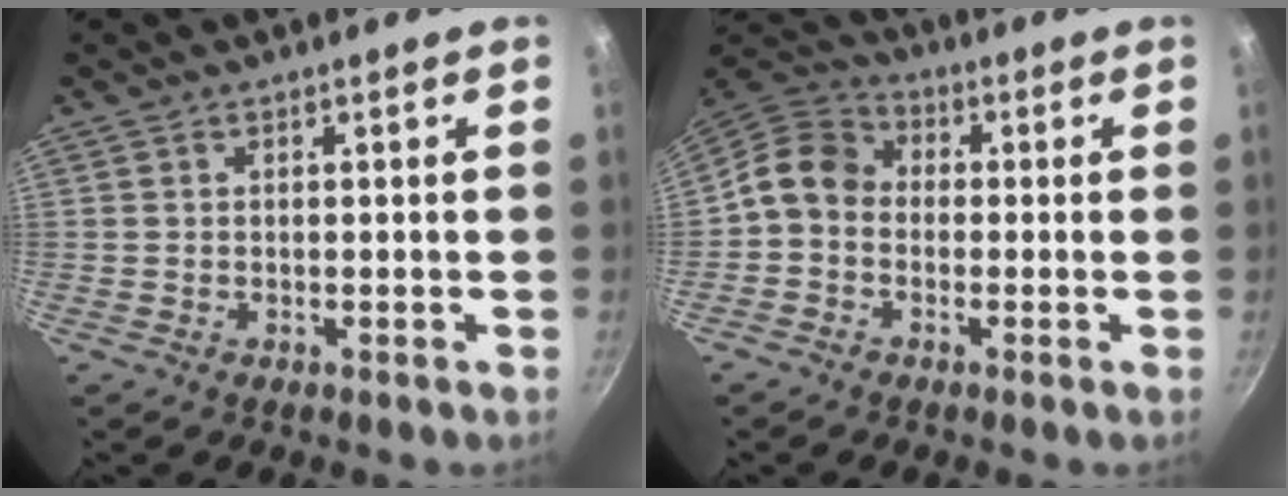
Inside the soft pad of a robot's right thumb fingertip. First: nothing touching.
{"total": 8.4, "force": [-1.0, 7.0, 4.6], "torque": [-0.070, 0.035, -0.044]}